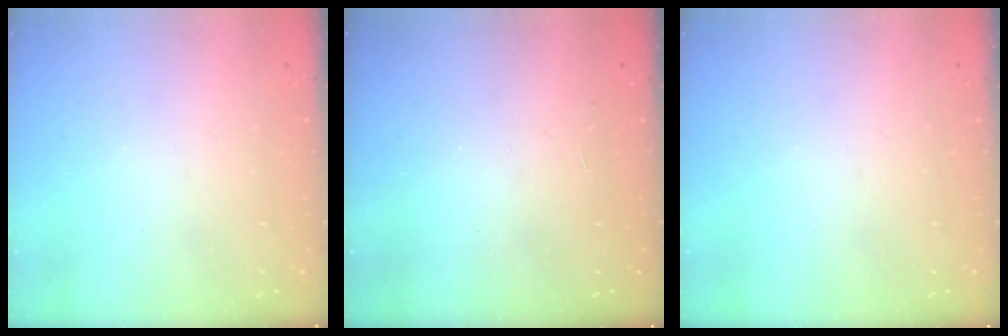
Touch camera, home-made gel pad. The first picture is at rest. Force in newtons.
{"total": 2.2, "press": 2.2, "slide": 0.4}
{"total": 0.0}